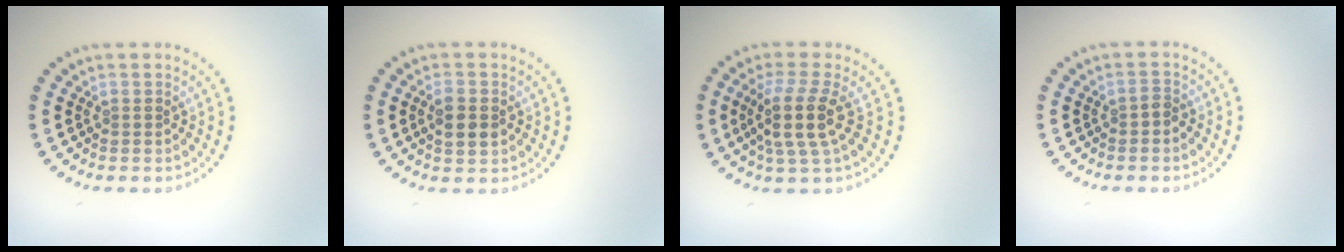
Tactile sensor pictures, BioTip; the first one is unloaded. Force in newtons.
{"total": 2.3, "press": 2.3, "slide": 0.3}
{"total": 3.9, "press": 3.0, "slide": 2.4}
{"total": 0.9, "press": 0.8, "slide": 0.5}